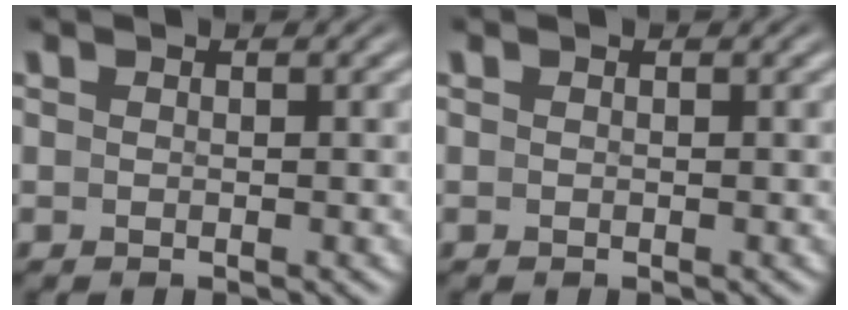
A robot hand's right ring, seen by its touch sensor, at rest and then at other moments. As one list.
[{"total": 0.0}]